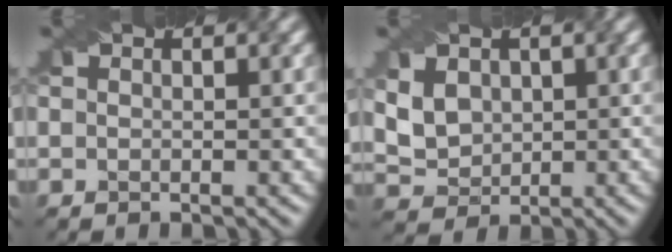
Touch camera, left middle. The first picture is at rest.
{"total": 3.6, "force": [1.3, 2.9, 1.8], "torque": [-0.064, 0.007, 0.043]}